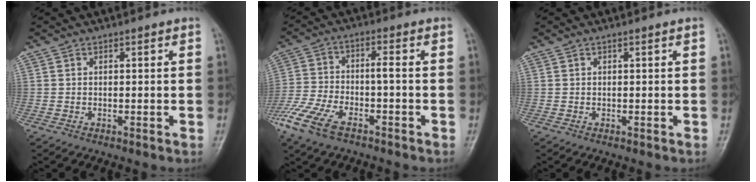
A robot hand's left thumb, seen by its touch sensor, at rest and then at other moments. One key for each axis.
{"total": 11.8, "fx": -6.5, "fy": 3.9, "fz": 9.0, "tx": -0.206, "ty": 0.019, "tz": -0.125}
{"total": 0.0}